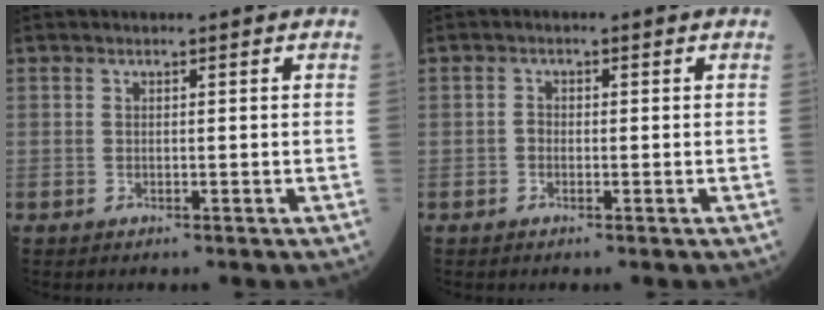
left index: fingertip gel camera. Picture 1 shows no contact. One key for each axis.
{"total": 0.8, "fx": -0.3, "fy": 0.5, "fz": 0.5, "tx": -0.007, "ty": 0.002, "tz": -0.009}